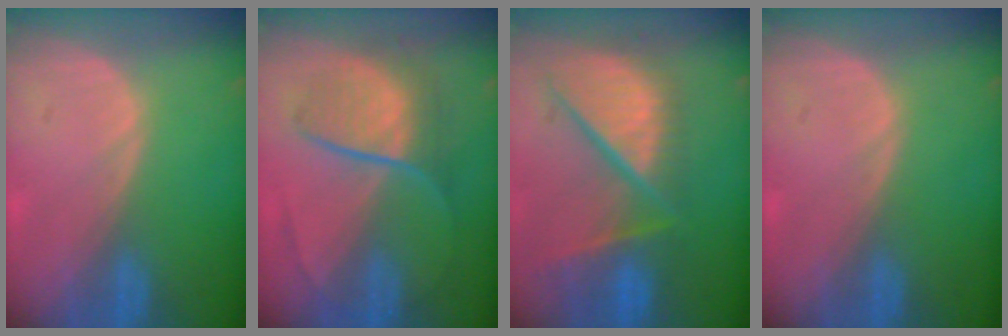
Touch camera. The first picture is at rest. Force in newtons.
{"total": 7.2, "press": 7.0, "slide": 1.8}
{"total": 12.4, "press": 10.1, "slide": 7.1}
{"total": 0.0}